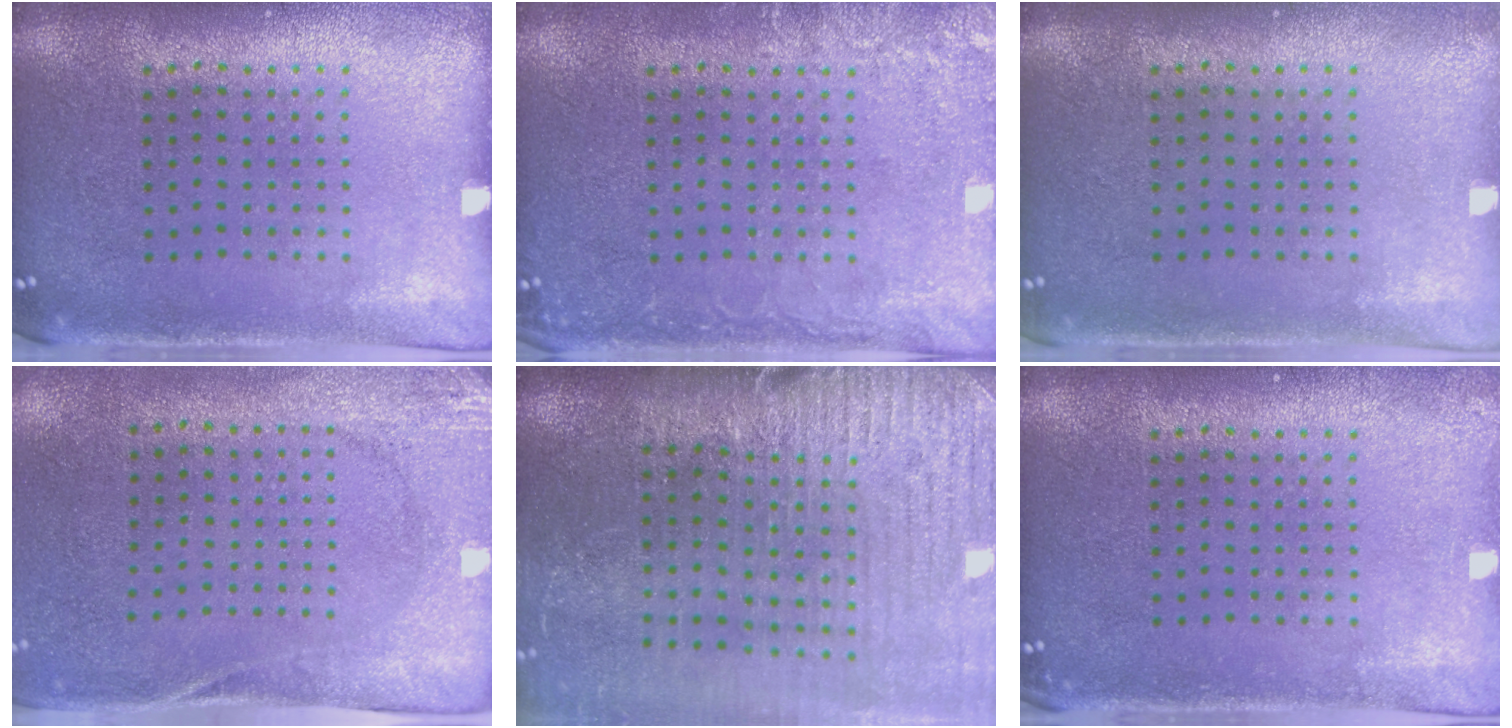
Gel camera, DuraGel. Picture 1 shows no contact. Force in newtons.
{"total": 2.6, "press": 2.6, "slide": 0.3}
{"total": 0.5, "press": 0.5, "slide": 0.2}
{"total": 2.7, "press": 2.1, "slide": 1.7}
{"total": 3.9, "press": 3.4, "slide": 1.9}
{"total": 0.6, "press": 0.6, "slide": 0.1}